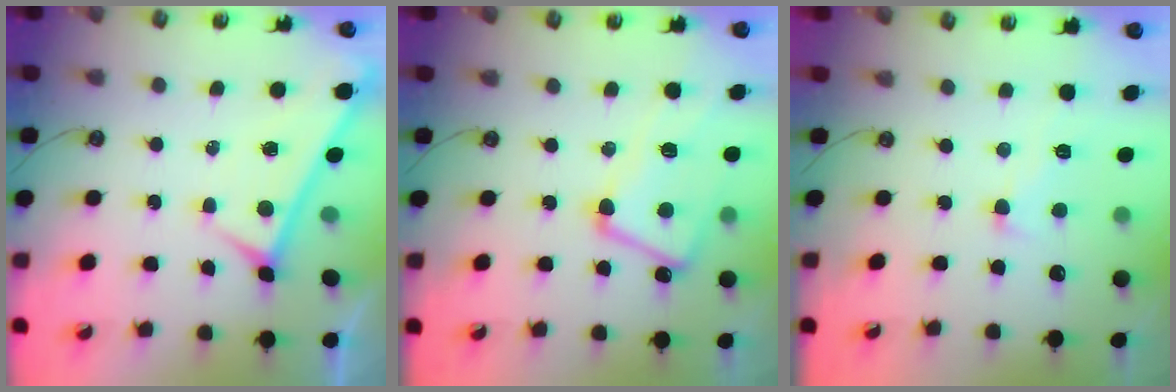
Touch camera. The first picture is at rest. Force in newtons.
{"total": 6.0, "press": 5.9, "slide": 1.3}
{"total": 3.5, "press": 3.4, "slide": 0.9}